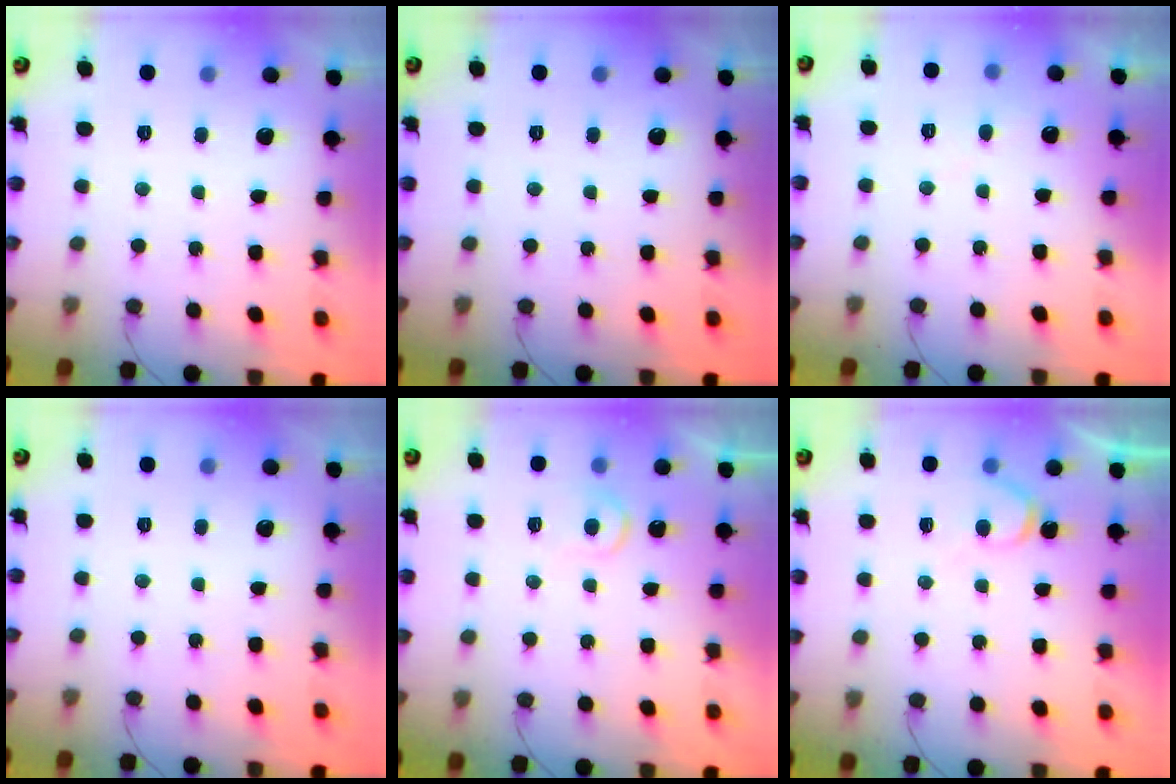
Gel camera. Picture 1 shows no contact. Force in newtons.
{"total": 0.0}
{"total": 3.8, "press": 3.7, "slide": 0.2}
{"total": 0.0}
{"total": 5.0, "press": 5.0, "slide": 0.5}
{"total": 4.5, "press": 4.5, "slide": 0.3}